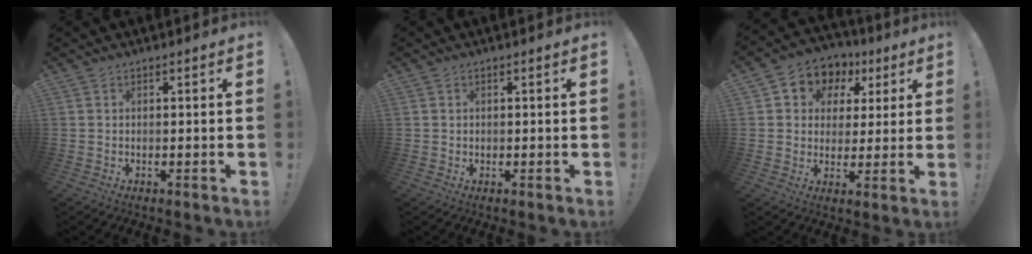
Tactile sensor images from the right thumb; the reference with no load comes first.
{"total": 0.5, "force": [0.1, 0.5, 0.1], "torque": [-0.007, 0.005, 0.003]}
{"total": 7.9, "force": [2.7, 7.0, 2.5], "torque": [-0.041, -0.014, 0.055]}